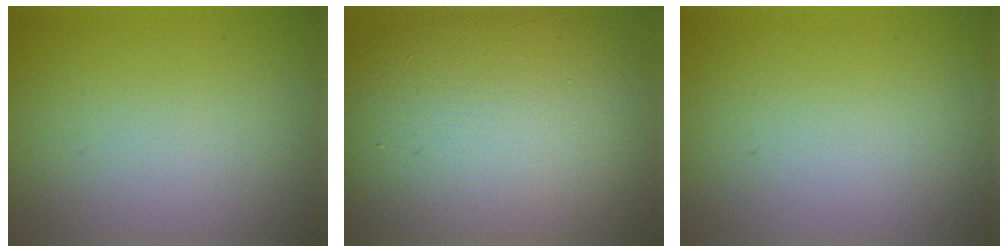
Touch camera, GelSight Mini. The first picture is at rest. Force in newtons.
{"total": 16.2, "press": 16.1, "slide": 1.0}
{"total": 0.0}